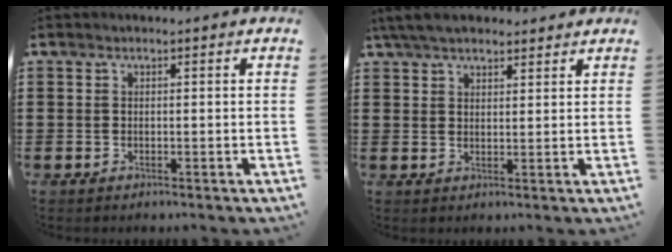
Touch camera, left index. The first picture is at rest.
{"total": 4.8, "force": [4.2, 1.3, 2.0], "torque": [-0.051, -0.002, 0.079]}